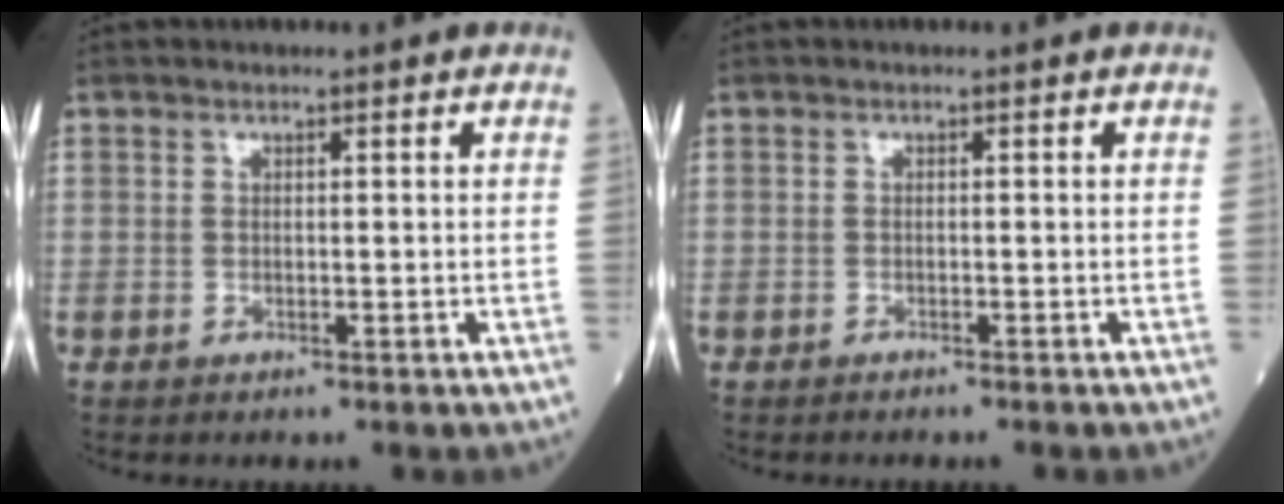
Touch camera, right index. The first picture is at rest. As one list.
[{"total": 1.3, "force": [-1.2, 0.0, 0.4], "torque": [-0.006, 0.001, -0.015]}]